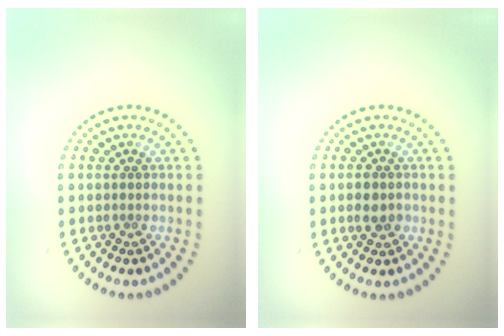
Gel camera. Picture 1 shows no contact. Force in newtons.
{"total": 1.7, "press": 1.7, "slide": 0.3}